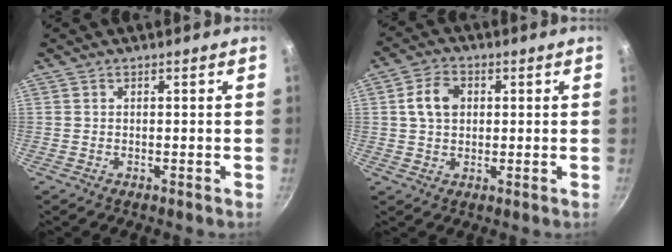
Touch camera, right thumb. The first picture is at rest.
{"total": 6.4, "force": [1.3, 4.7, 4.3], "torque": [-0.069, 0.007, 0.021]}